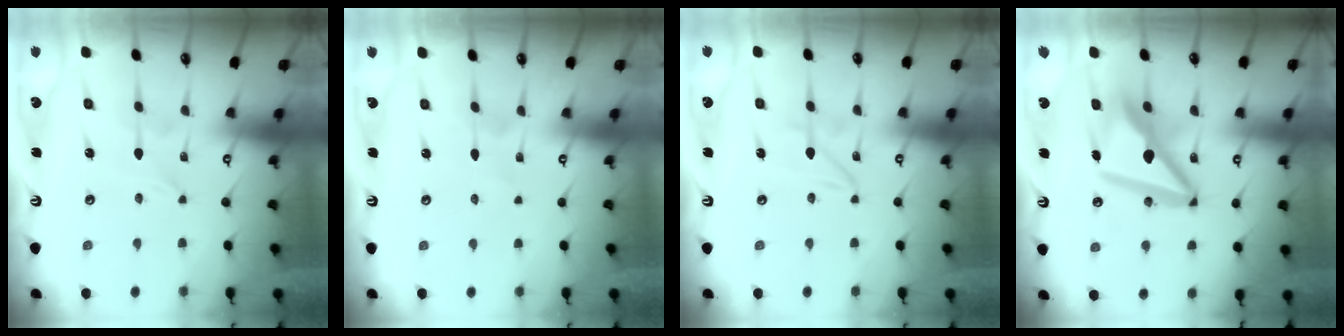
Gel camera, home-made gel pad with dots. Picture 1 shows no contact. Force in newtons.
{"total": 1.2, "press": 1.1, "slide": 0.2}
{"total": 1.4, "press": 1.4, "slide": 0.2}
{"total": 14.1, "press": 14.0, "slide": 1.6}